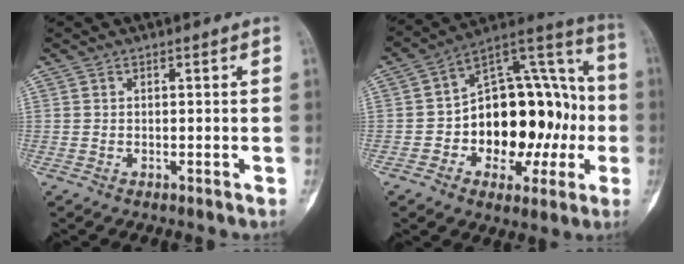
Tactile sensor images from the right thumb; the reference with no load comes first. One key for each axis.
{"total": 24.1, "fx": -3.2, "fy": 15.2, "fz": 18.5, "tx": -0.219, "ty": 0.055, "tz": -0.041}